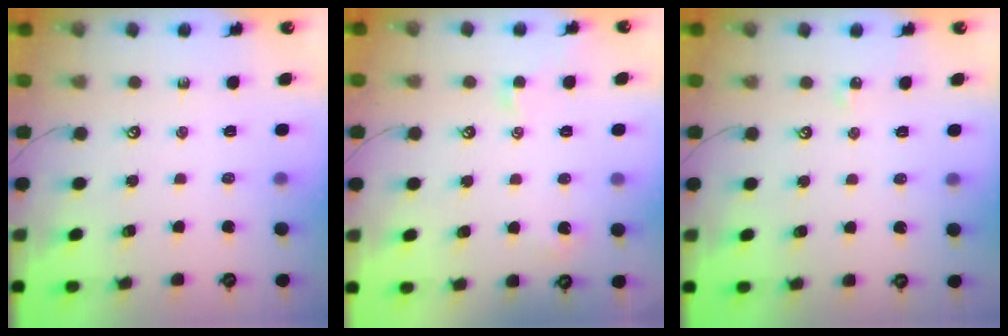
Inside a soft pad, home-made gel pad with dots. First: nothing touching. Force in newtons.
{"total": 1.6, "press": 1.5, "slide": 0.5}
{"total": 2.9, "press": 2.9, "slide": 0.4}